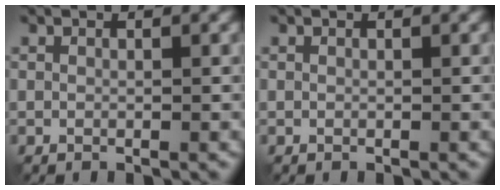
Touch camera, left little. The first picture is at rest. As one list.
[{"total": 0.0}]